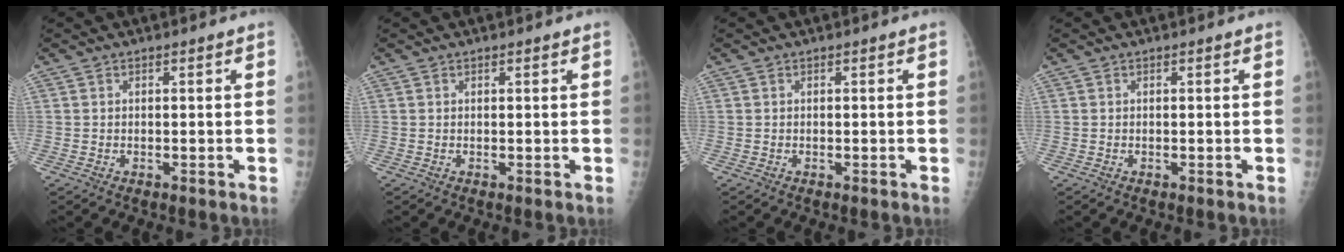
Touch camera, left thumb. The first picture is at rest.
{"total": 0.5, "force": [0.3, 0.1, 0.4], "torque": [-0.008, 0.000, 0.004]}
{"total": 0.0}
{"total": 0.0}